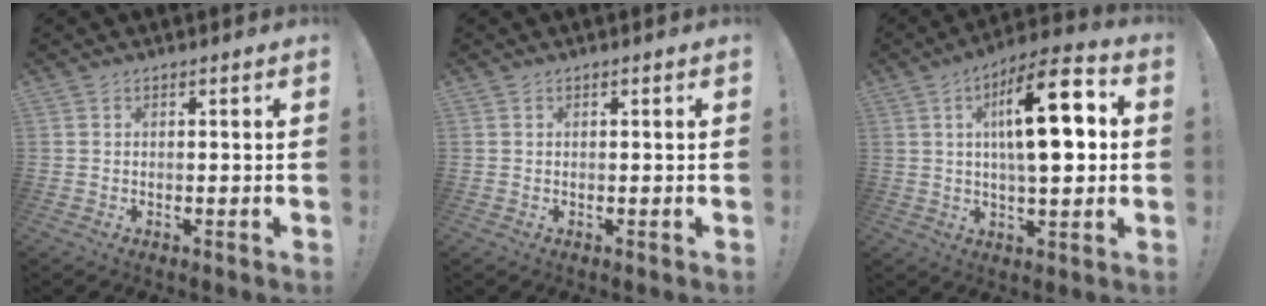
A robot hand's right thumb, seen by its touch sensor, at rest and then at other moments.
{"total": 0.0}
{"total": 17.9, "force": [3.1, 6.3, 16.5], "torque": [-0.254, -0.002, 0.038]}